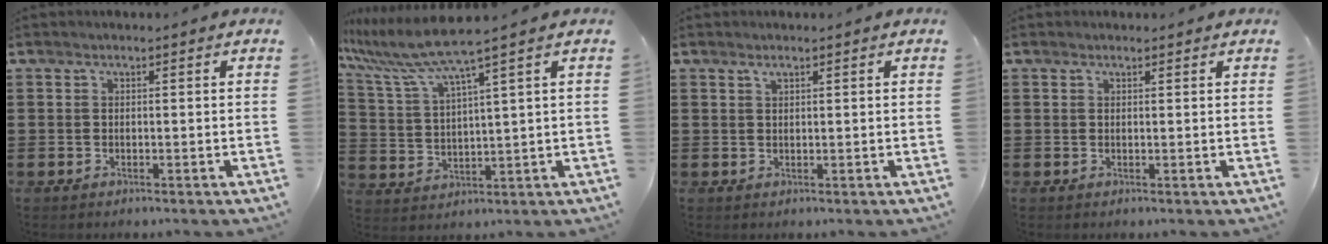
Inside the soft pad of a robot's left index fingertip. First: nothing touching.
{"total": 7.3, "force": [5.6, -0.6, 4.6], "torque": [-0.119, -0.035, 0.093]}
{"total": 1.0, "force": [0.7, 0.2, 0.7], "torque": [-0.015, 0.001, 0.012]}
{"total": 0.7, "force": [0.6, 0.2, 0.3], "torque": [-0.007, 0.001, 0.012]}